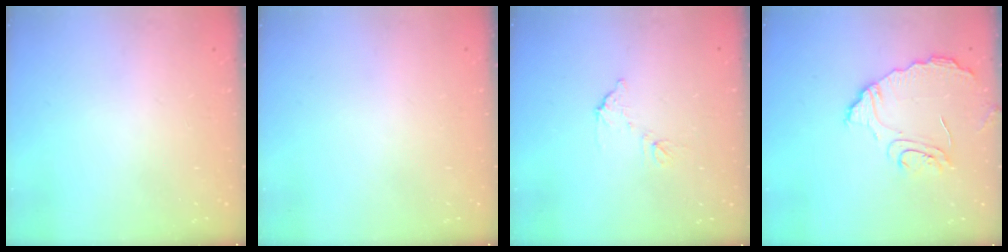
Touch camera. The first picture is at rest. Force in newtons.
{"total": 0.0}
{"total": 6.4, "press": 6.4, "slide": 0.3}
{"total": 10.5, "press": 10.4, "slide": 0.9}